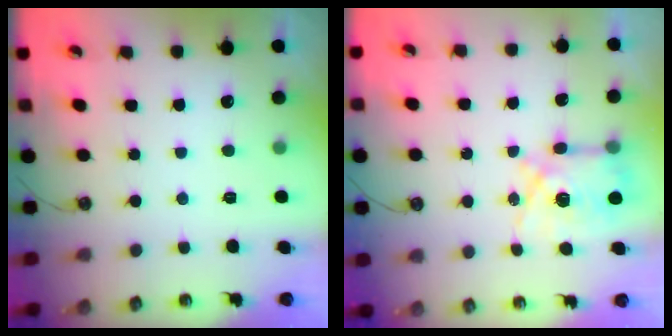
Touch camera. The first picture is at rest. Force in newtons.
{"total": 8.9, "press": 8.9, "slide": 0.8}